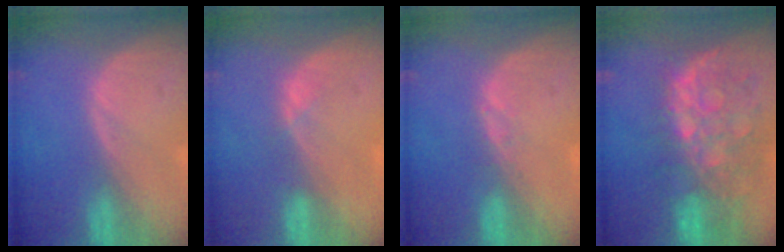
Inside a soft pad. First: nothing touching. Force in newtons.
{"total": 1.4, "press": 1.2, "slide": 0.7}
{"total": 0.8, "press": 0.7, "slide": 0.1}
{"total": 11.2, "press": 9.8, "slide": 5.5}